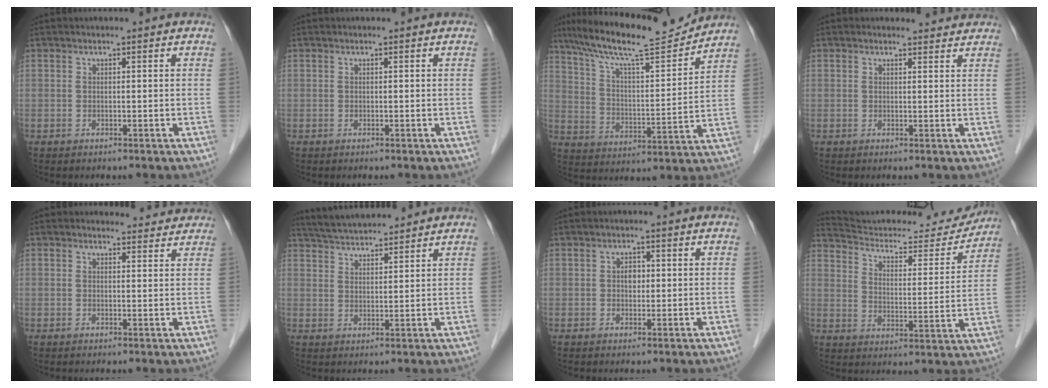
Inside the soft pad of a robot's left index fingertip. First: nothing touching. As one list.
[{"total": 0.0}, {"total": 16.9, "force": [15.0, 1.1, 7.6], "torque": [-0.138, 0.007, 0.246]}, {"total": 2.6, "force": [2.5, 0.8, 0.0], "torque": [-0.006, 0.002, 0.023]}, {"total": 3.2, "force": [3.0, 1.0, -0.2], "torque": [0.000, 0.002, 0.028]}, {"total": 8.6, "force": [8.2, 0.9, 2.7], "torque": [-0.054, 0.030, 0.140]}, {"total": 1.7, "force": [0.2, 1.2, 1.1], "torque": [-0.017, 0.004, 0.003]}, {"total": 18.9, "force": [18.4, 2.5, 3.6], "torque": [-0.055, -0.027, 0.261]}]